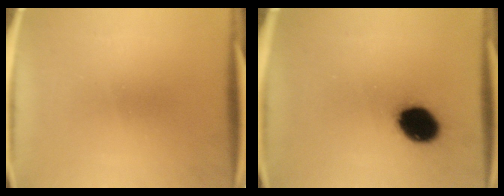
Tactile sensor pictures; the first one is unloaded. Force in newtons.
{"total": 11.9}